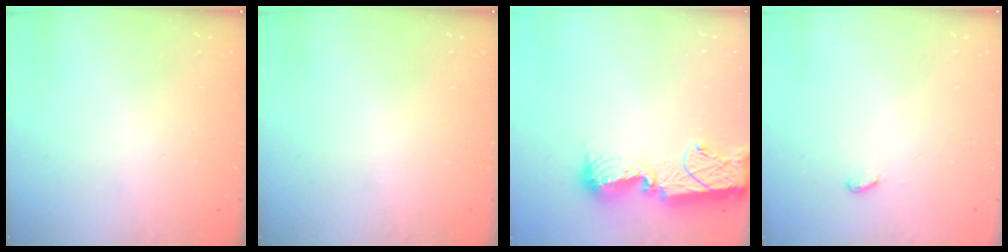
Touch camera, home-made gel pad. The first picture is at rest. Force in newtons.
{"total": 0.0}
{"total": 13.4, "press": 13.2, "slide": 2.3}
{"total": 3.2, "press": 3.1, "slide": 0.4}